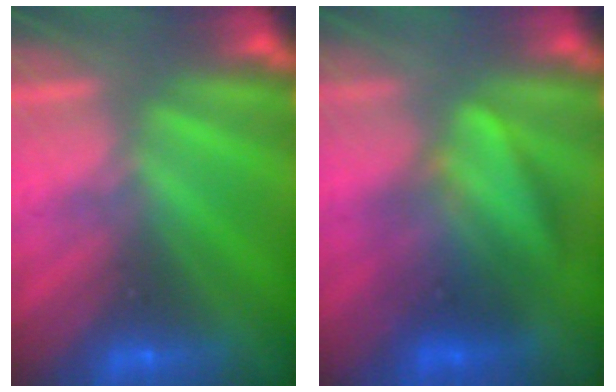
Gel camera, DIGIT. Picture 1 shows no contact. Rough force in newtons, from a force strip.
{"total": 3.7}